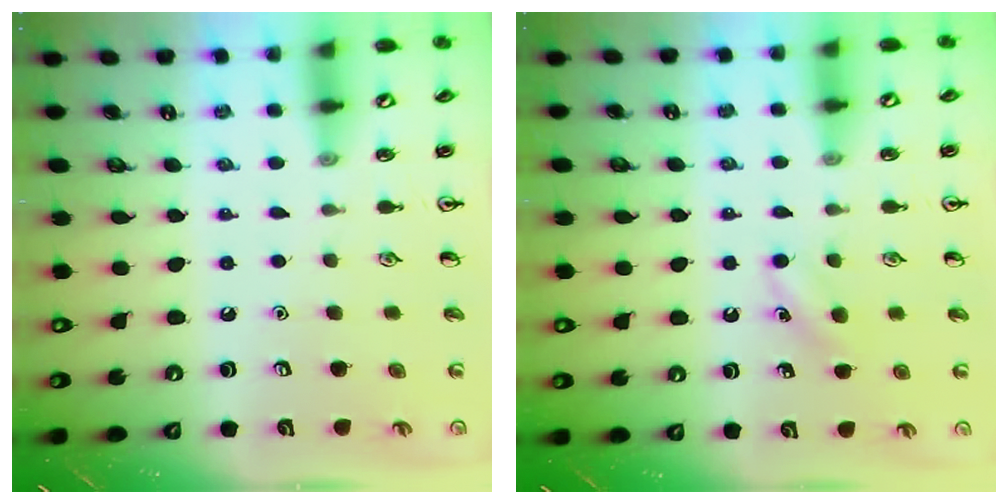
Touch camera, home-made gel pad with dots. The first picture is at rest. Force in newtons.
{"total": 3.9, "press": 3.7, "slide": 1.2}